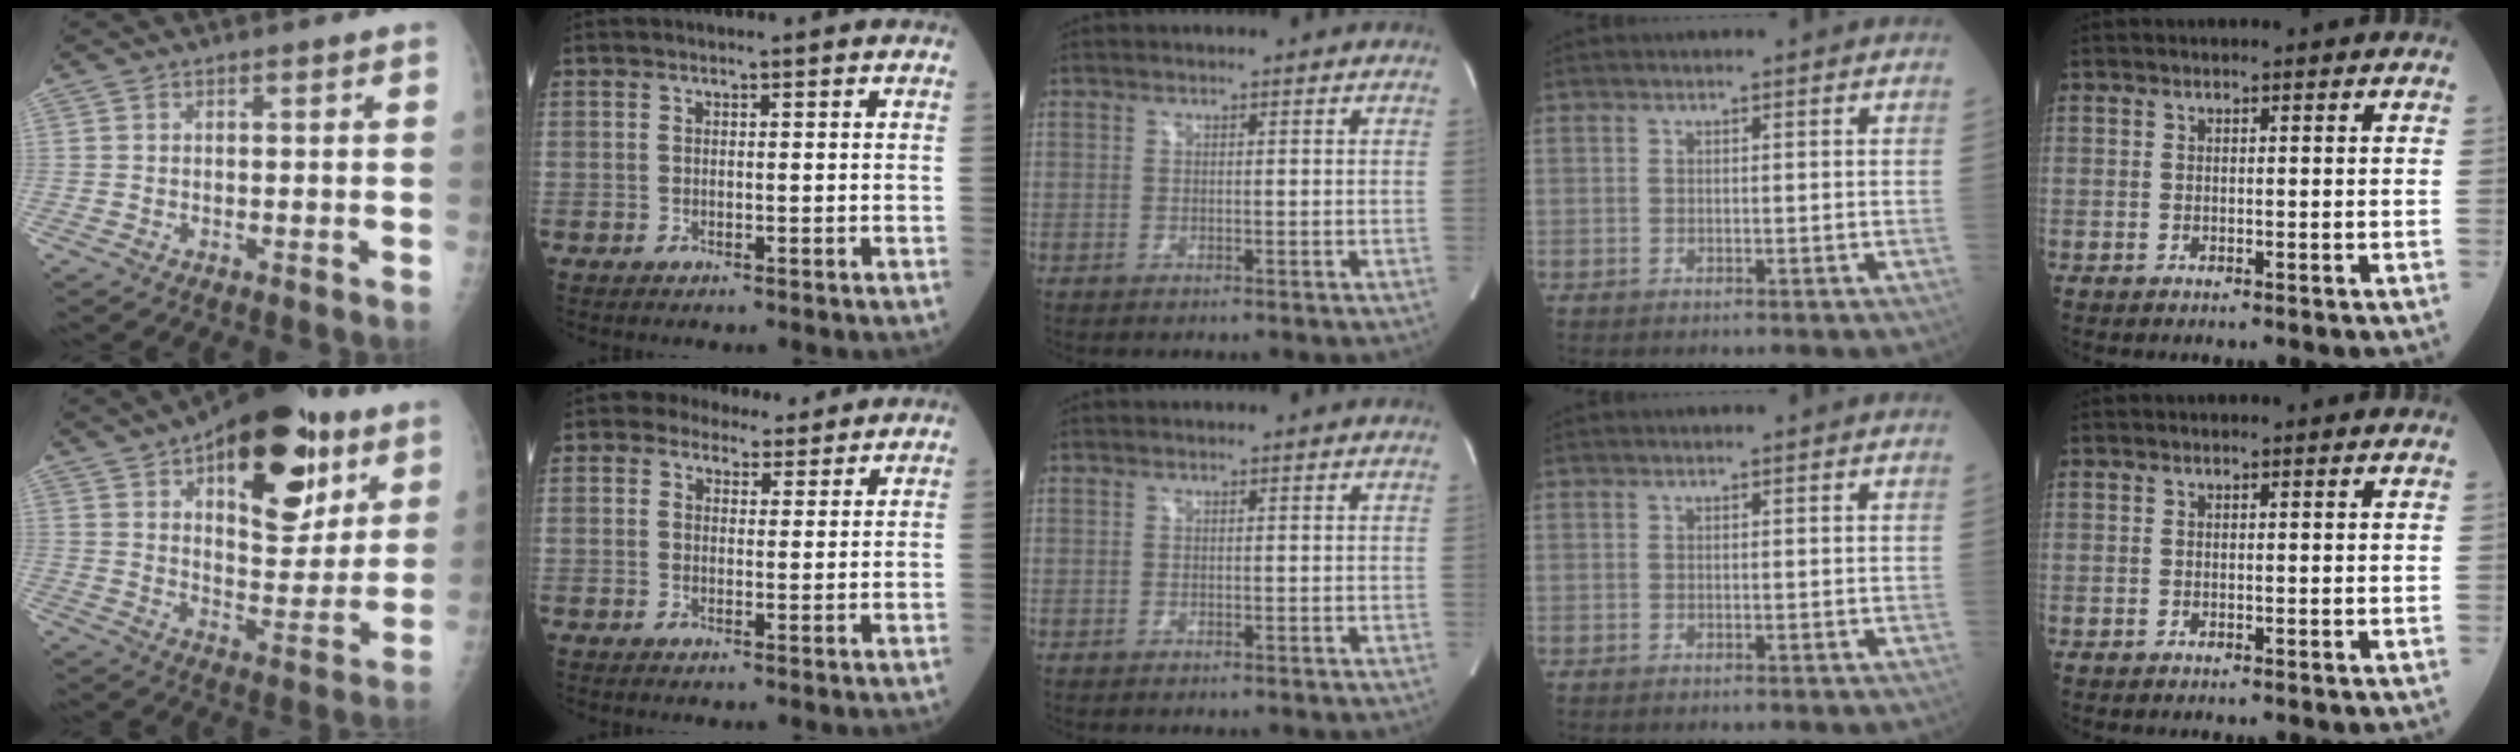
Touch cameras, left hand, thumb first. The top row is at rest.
{"thumb": {"total": 24.0, "force": [11.7, 11.7, 17.4], "torque": [-0.205, -0.034, 0.176]}, "index": {"total": 5.8, "force": [4.9, 2.8, 1.2], "torque": [-0.014, 0.013, 0.066]}}